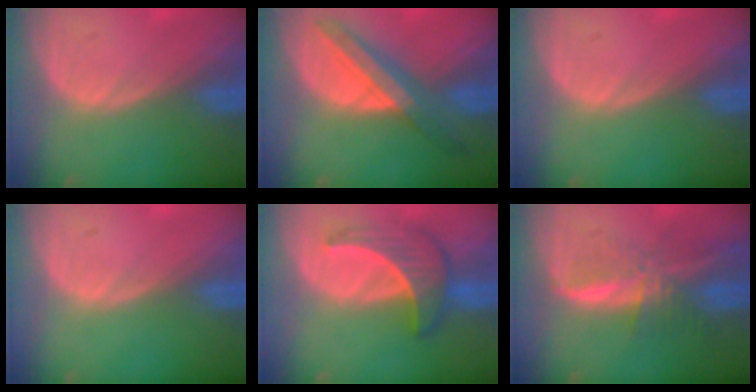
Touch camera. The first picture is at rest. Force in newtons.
{"total": 7.2, "press": 6.8, "slide": 2.4}
{"total": 0.0}
{"total": 0.0}
{"total": 6.7, "press": 6.4, "slide": 1.9}
{"total": 7.9, "press": 6.6, "slide": 4.2}